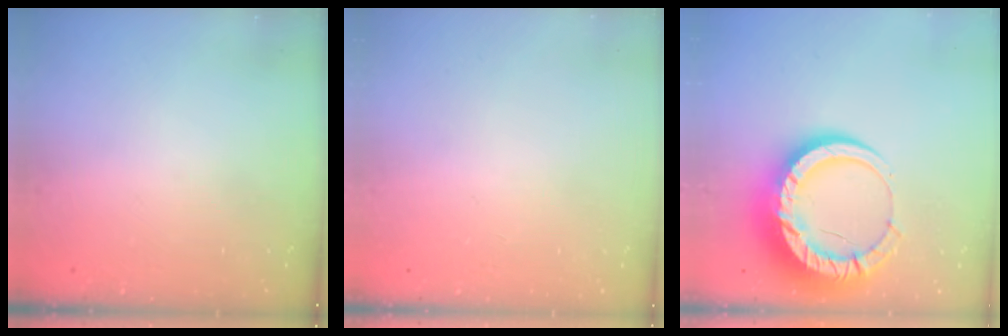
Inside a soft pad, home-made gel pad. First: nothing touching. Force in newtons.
{"total": 2.6, "press": 2.6, "slide": 0.2}
{"total": 18.9, "press": 18.8, "slide": 1.9}